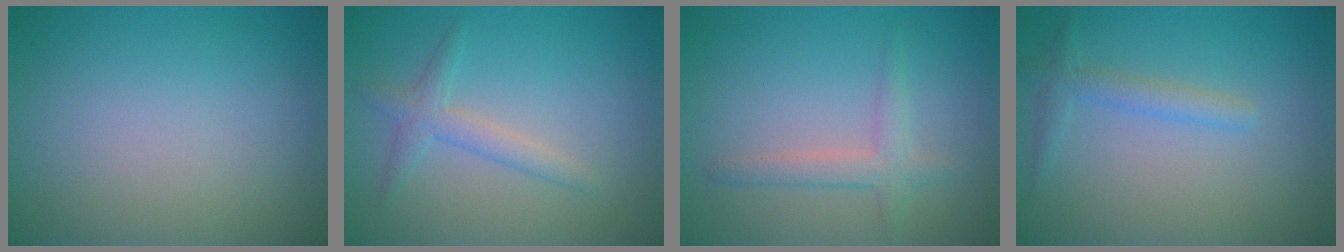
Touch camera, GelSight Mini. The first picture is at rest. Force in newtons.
{"total": 2.2, "press": 2.2, "slide": 0.1}
{"total": 2.2, "press": 2.2, "slide": 0.1}
{"total": 1.9, "press": 1.9, "slide": 0.1}